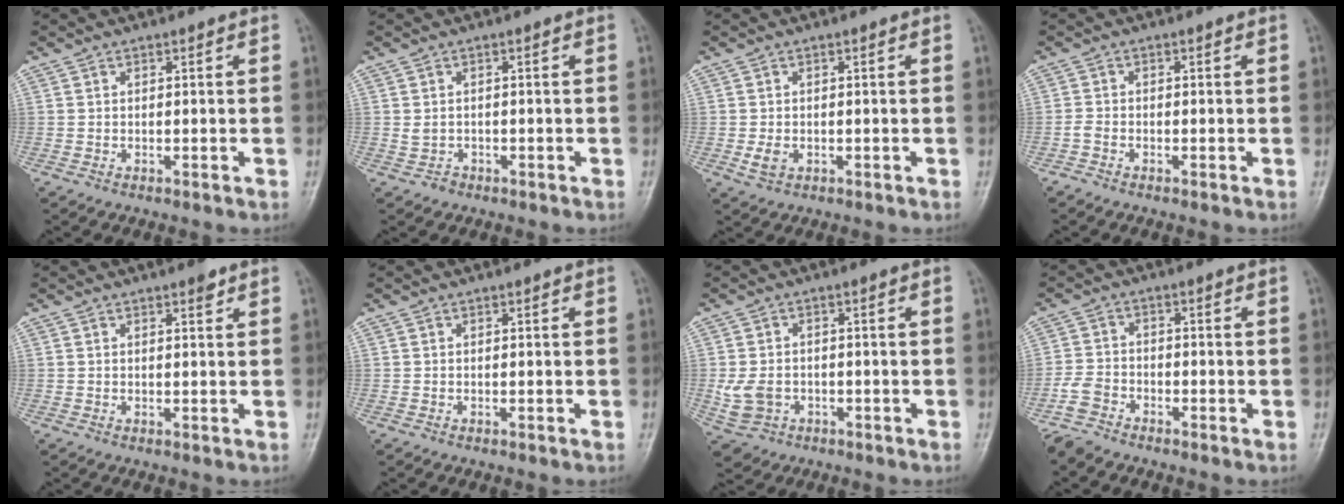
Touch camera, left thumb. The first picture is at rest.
{"total": 1.6, "force": [-0.5, 1.4, 0.6], "torque": [-0.009, 0.004, -0.006]}
{"total": 2.4, "force": [-0.6, 1.7, 1.5], "torque": [-0.029, -0.002, -0.008]}
{"total": 1.3, "force": [-1.0, 0.6, 0.5], "torque": [-0.015, 0.001, -0.026]}
{"total": 1.3, "force": [0.9, 0.4, 0.9], "torque": [-0.010, -0.005, 0.013]}
{"total": 0.0}
{"total": 5.6, "force": [-1.3, 4.6, 3.0], "torque": [-0.058, 0.007, -0.016]}
{"total": 4.1, "force": [-3.7, 1.7, 0.9], "torque": [-0.024, 0.004, -0.083]}